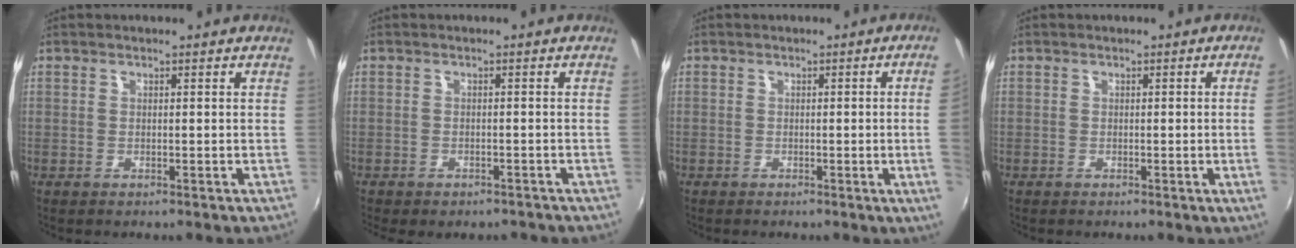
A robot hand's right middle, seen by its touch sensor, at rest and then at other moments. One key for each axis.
{"total": 5.1, "fx": -4.1, "fy": 2.1, "fz": 2.1, "tx": -0.047, "ty": -0.021, "tz": -0.053}
{"total": 4.0, "fx": 0.0, "fy": -1.8, "fz": 3.6, "tx": -0.056, "ty": -0.008, "tz": 0.004}
{"total": 2.0, "fx": -0.1, "fy": -1.2, "fz": 1.6, "tx": -0.020, "ty": -0.011, "tz": 0.001}